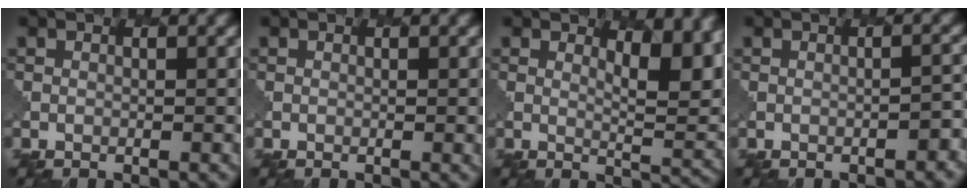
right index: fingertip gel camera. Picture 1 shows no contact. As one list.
[{"total": 0.8, "force": [0.1, 0.2, 0.8], "torque": [-0.008, -0.001, 0.004]}, {"total": 5.8, "force": [2.8, 2.3, 4.4], "torque": [-0.056, -0.012, 0.045]}, {"total": 2.4, "force": [-1.6, 0.7, 1.7], "torque": [-0.016, 0.008, -0.020]}]